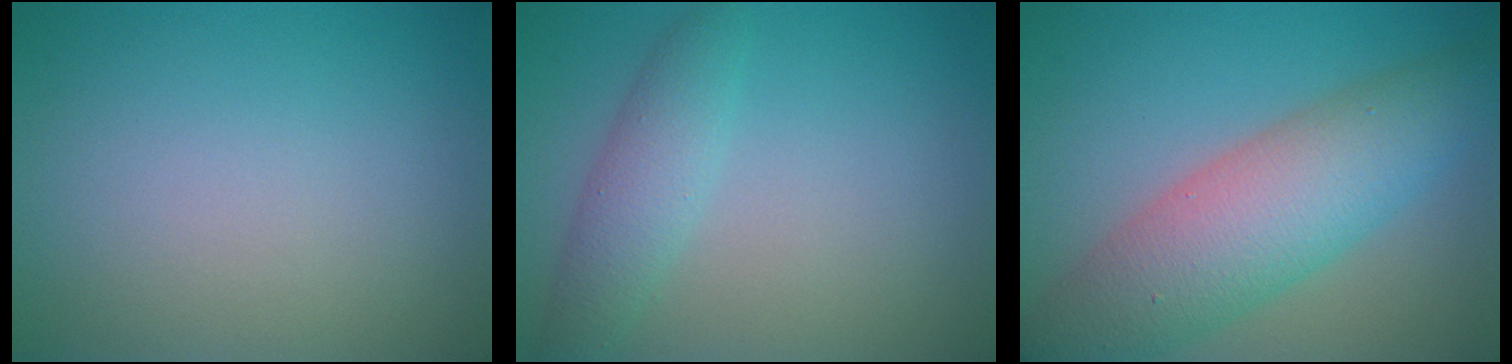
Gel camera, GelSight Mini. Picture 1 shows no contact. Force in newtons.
{"total": 2.9, "press": 2.9, "slide": 0.2}
{"total": 8.2, "press": 8.2, "slide": 0.1}